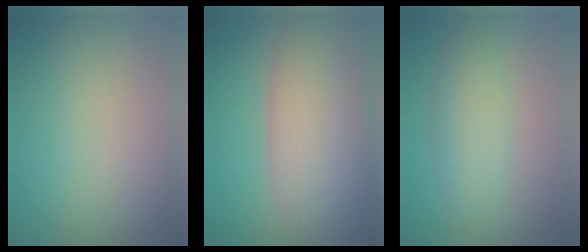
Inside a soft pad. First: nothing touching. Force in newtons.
{"total": 10.2, "press": 10.2, "slide": 0.9}
{"total": 2.9, "press": 2.9, "slide": 0.1}